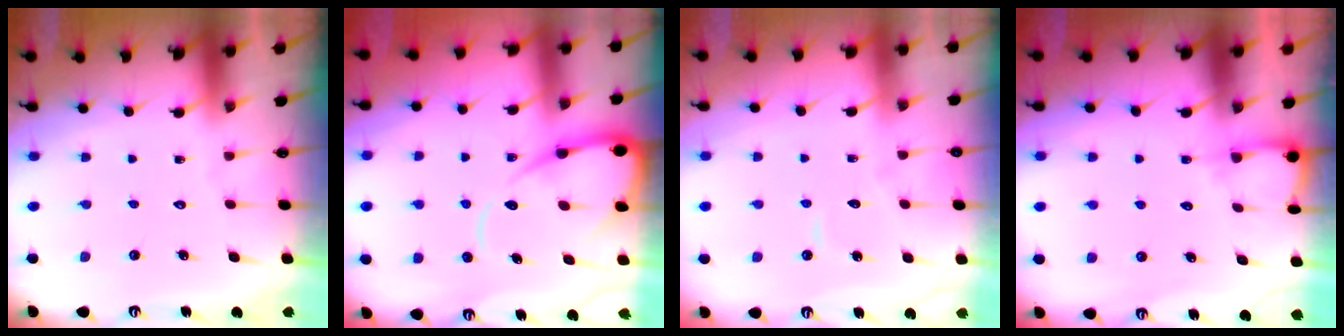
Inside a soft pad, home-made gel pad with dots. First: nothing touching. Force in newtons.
{"total": 11.0, "press": 10.9, "slide": 1.3}
{"total": 4.4, "press": 4.3, "slide": 0.5}
{"total": 5.3, "press": 5.3, "slide": 0.5}